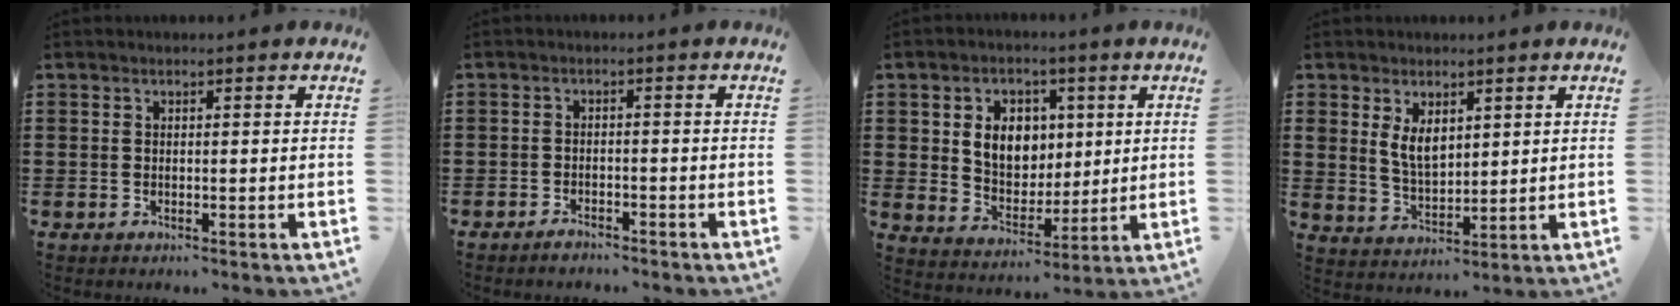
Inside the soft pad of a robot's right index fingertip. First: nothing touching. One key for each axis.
{"total": 1.6, "fx": -1.6, "fy": 0.3, "fz": 0.2, "tx": -0.009, "ty": 0.003, "tz": -0.033}
{"total": 7.4, "fx": 1.7, "fy": 5.9, "fz": 4.1, "tx": -0.079, "ty": 0.010, "tz": 0.027}
{"total": 5.0, "fx": 2.1, "fy": 2.9, "fz": 3.4, "tx": -0.067, "ty": 0.004, "tz": 0.037}